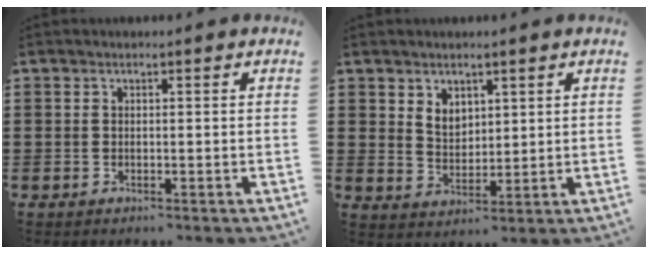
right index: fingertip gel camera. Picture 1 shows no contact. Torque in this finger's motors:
{"motor_torque": [0.57, 0.52, 0.08, 0.07]}